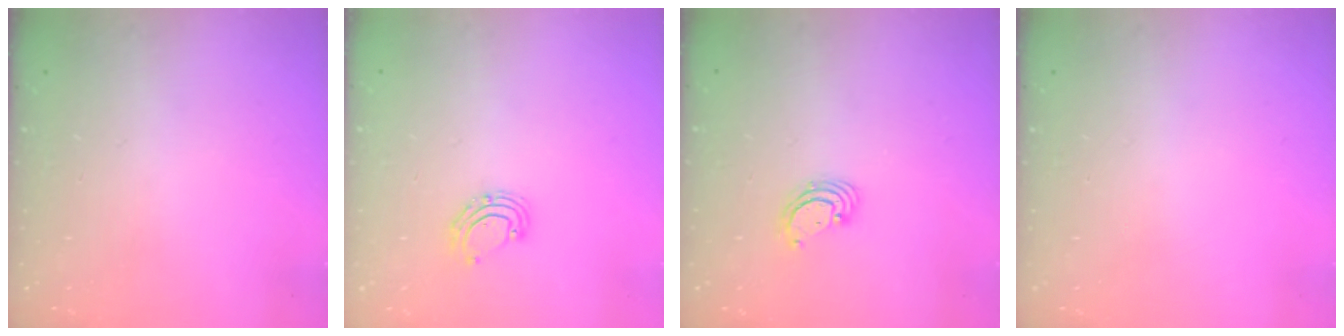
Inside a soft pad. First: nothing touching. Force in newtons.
{"total": 5.3, "press": 5.1, "slide": 1.4}
{"total": 3.1, "press": 3.1, "slide": 0.1}
{"total": 0.0}